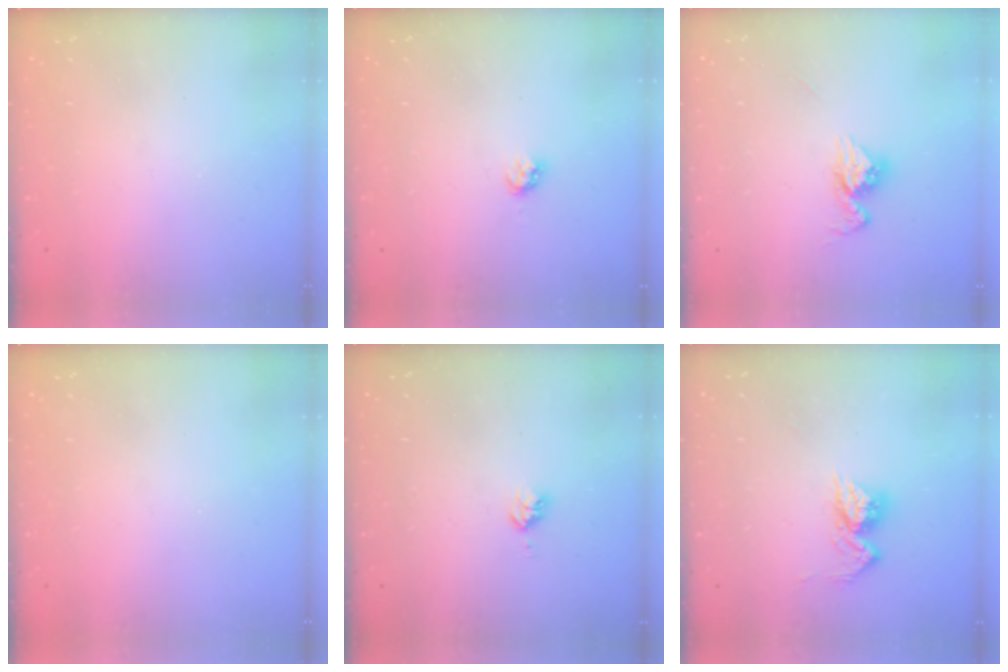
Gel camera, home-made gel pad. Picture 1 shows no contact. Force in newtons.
{"total": 2.8, "press": 2.8, "slide": 0.2}
{"total": 11.1, "press": 11.0, "slide": 0.9}
{"total": 0.0}
{"total": 3.7, "press": 3.7, "slide": 0.5}
{"total": 9.6, "press": 9.6, "slide": 0.8}